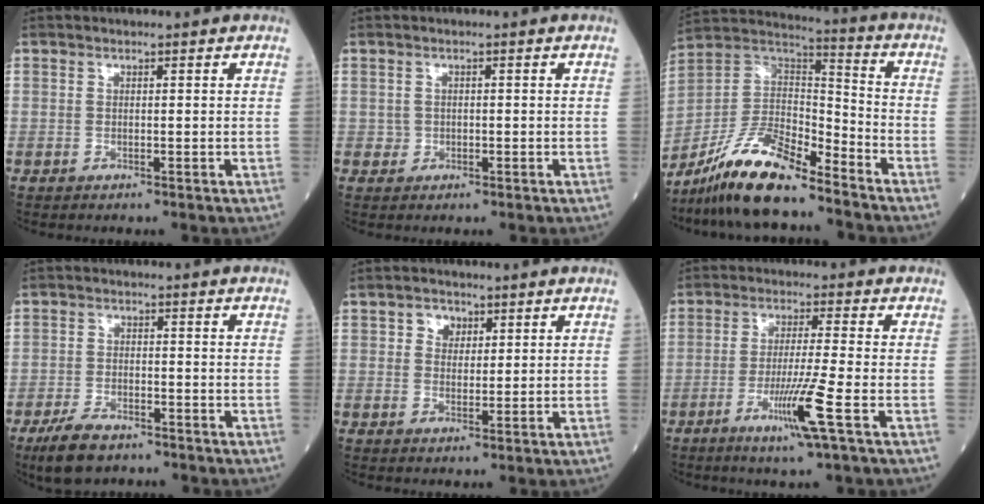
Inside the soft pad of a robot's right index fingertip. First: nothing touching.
{"total": 1.0, "force": [-0.2, 1.0, 0.1], "torque": [0.001, 0.003, -0.002]}
{"total": 14.2, "force": [-11.4, 2.6, 8.0], "torque": [-0.161, 0.009, -0.212]}
{"total": 5.9, "force": [-4.4, 2.4, 3.1], "torque": [-0.069, -0.005, -0.076]}
{"total": 2.9, "force": [1.3, 2.2, 1.3], "torque": [-0.019, 0.005, 0.020]}
{"total": 7.9, "force": [-3.5, -1.2, 7.0], "torque": [-0.133, -0.021, -0.068]}